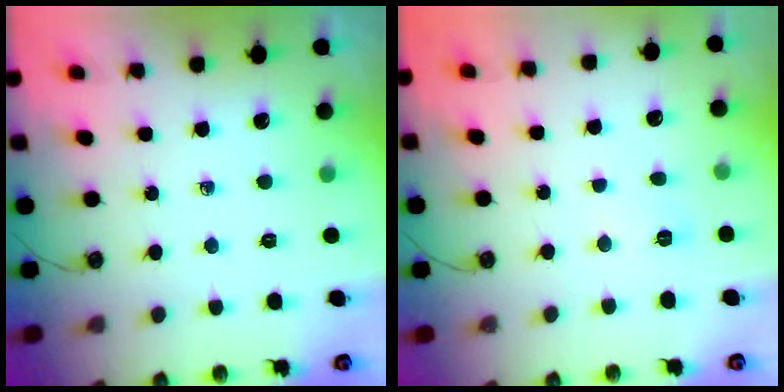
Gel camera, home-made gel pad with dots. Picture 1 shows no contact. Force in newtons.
{"total": 3.6, "press": 3.6, "slide": 0.7}